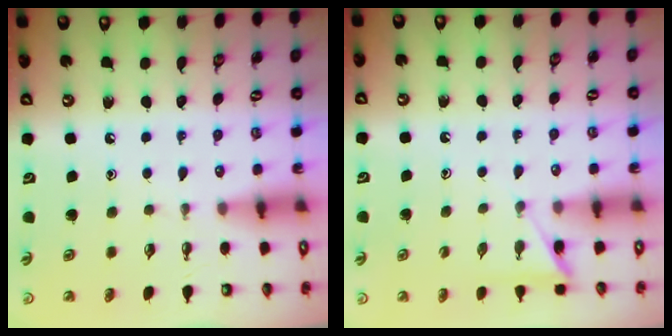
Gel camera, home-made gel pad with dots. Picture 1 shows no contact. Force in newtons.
{"total": 4.1, "press": 4.0, "slide": 0.4}